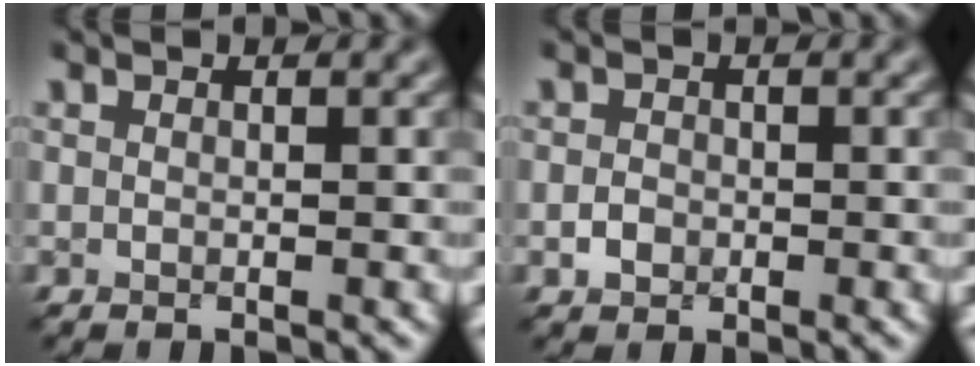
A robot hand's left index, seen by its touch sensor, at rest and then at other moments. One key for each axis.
{"total": 1.3, "fx": -0.4, "fy": 1.0, "fz": 0.6, "tx": -0.008, "ty": 0.000, "tz": -0.010}